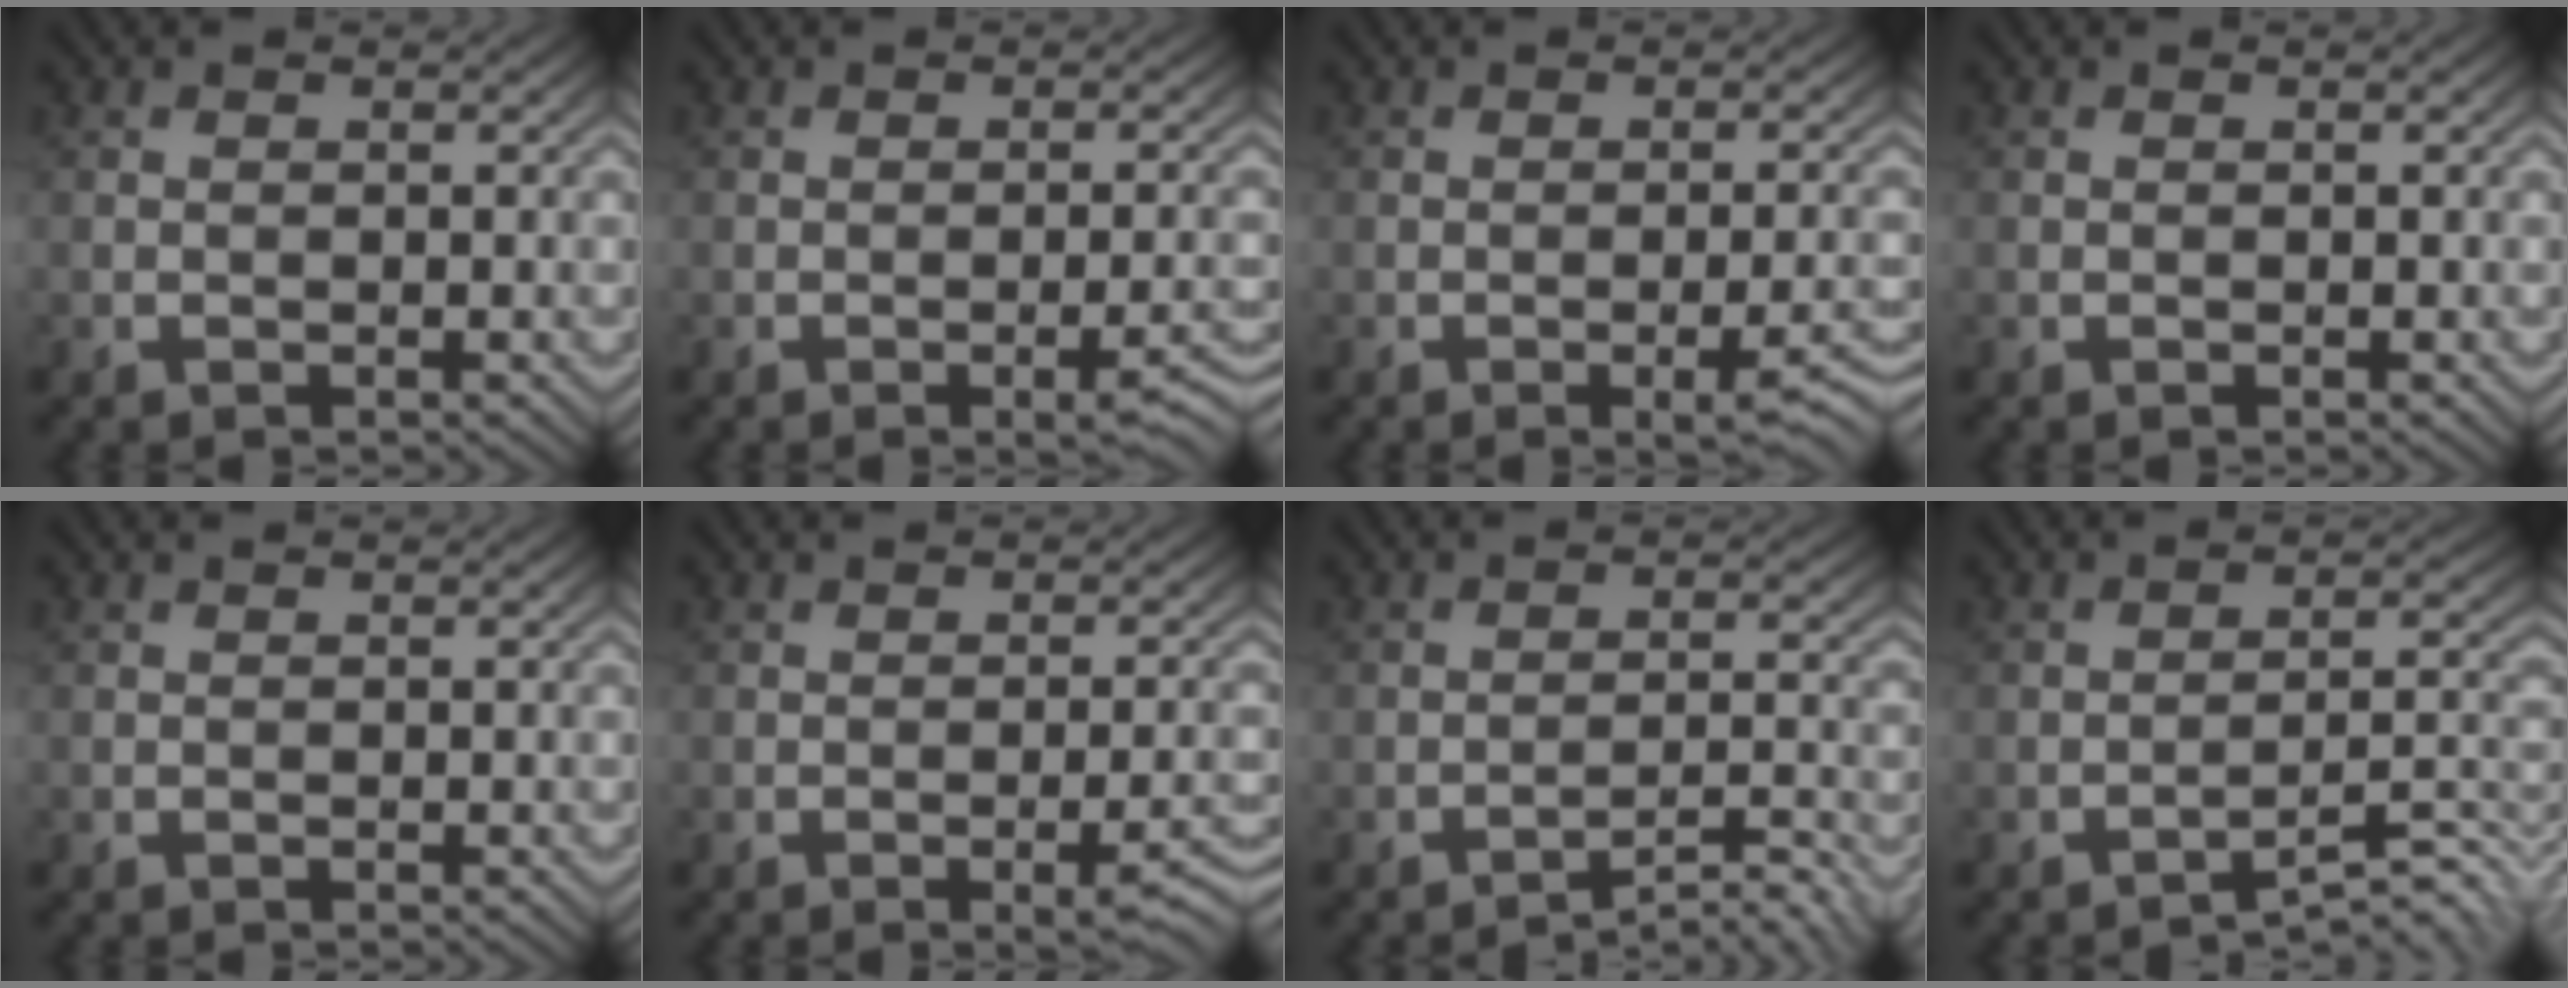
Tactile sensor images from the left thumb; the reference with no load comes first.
{"total": 3.2, "force": [-1.6, 0.7, 2.7], "torque": [-0.035, 0.002, -0.021]}
{"total": 4.0, "force": [-1.8, 0.9, 3.4], "torque": [-0.046, 0.001, -0.021]}
{"total": 0.0}
{"total": 0.0}
{"total": 3.5, "force": [-1.6, 1.0, 3.0], "torque": [-0.038, 0.001, -0.020]}
{"total": 3.5, "force": [-3.3, -0.6, 1.0], "torque": [-0.011, 0.015, -0.048]}
{"total": 3.5, "force": [-3.1, -0.4, 1.5], "torque": [-0.015, 0.015, -0.046]}